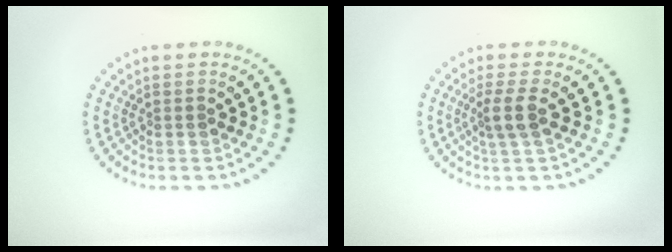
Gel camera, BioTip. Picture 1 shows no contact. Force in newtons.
{"total": 2.3, "press": 1.8, "slide": 1.4}